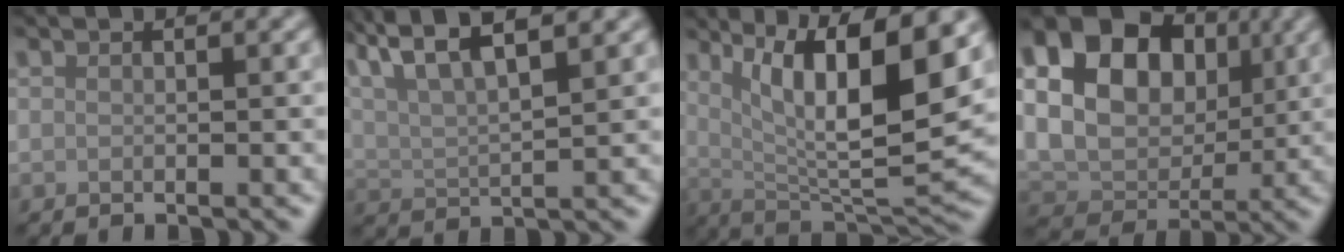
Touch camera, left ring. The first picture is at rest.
{"total": 11.2, "force": [7.2, 3.7, 7.8], "torque": [-0.140, 0.040, 0.084]}
{"total": 12.1, "force": [4.4, 3.1, 10.8], "torque": [-0.164, -0.008, 0.082]}
{"total": 19.4, "force": [6.4, 15.1, 10.4], "torque": [-0.241, 0.057, 0.108]}